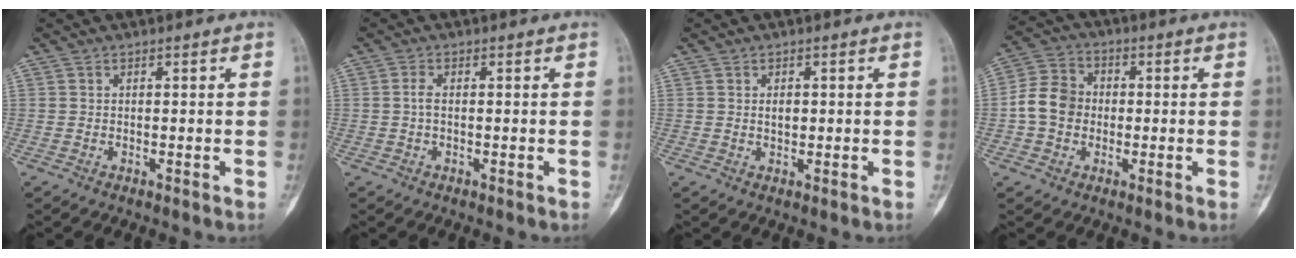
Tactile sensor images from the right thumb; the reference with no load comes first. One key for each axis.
{"total": 1.8, "fx": 0.0, "fy": 0.9, "fz": 1.5, "tx": -0.031, "ty": 0.002, "tz": -0.003}
{"total": 1.7, "fx": 0.3, "fy": 1.1, "fz": 1.3, "tx": -0.014, "ty": -0.001, "tz": 0.005}
{"total": 8.3, "fx": -0.7, "fy": 6.9, "fz": 4.4, "tx": -0.069, "ty": 0.024, "tz": -0.025}